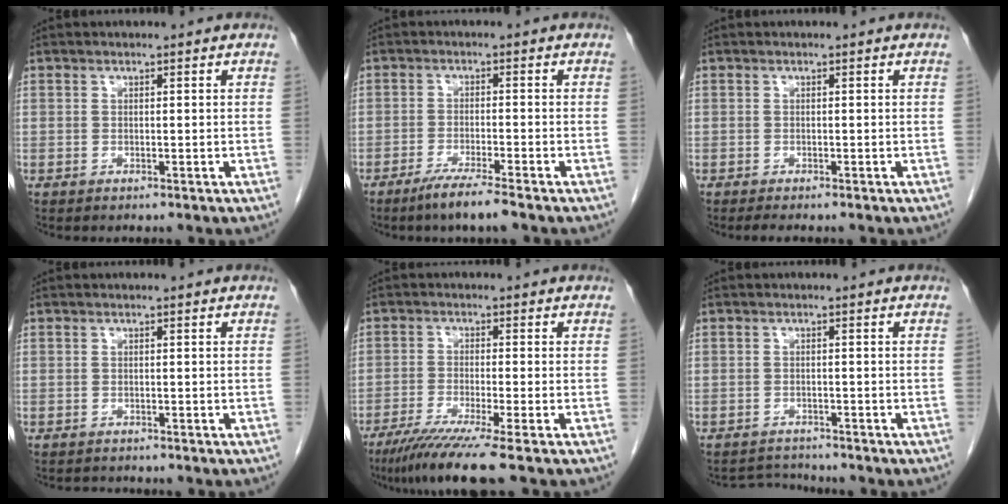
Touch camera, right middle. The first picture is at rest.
{"total": 5.0, "force": [-3.7, -0.5, 3.4], "torque": [-0.065, -0.014, -0.068]}
{"total": 1.6, "force": [-1.3, 0.2, 0.9], "torque": [-0.014, -0.004, -0.015]}
{"total": 1.0, "force": [-1.0, 0.2, -0.1], "torque": [-0.005, -0.004, -0.014]}
{"total": 8.6, "force": [-6.3, -1.6, 5.6], "torque": [-0.089, -0.031, -0.105]}
{"total": 2.6, "force": [-2.5, 0.0, -0.7], "torque": [0.011, -0.012, -0.038]}